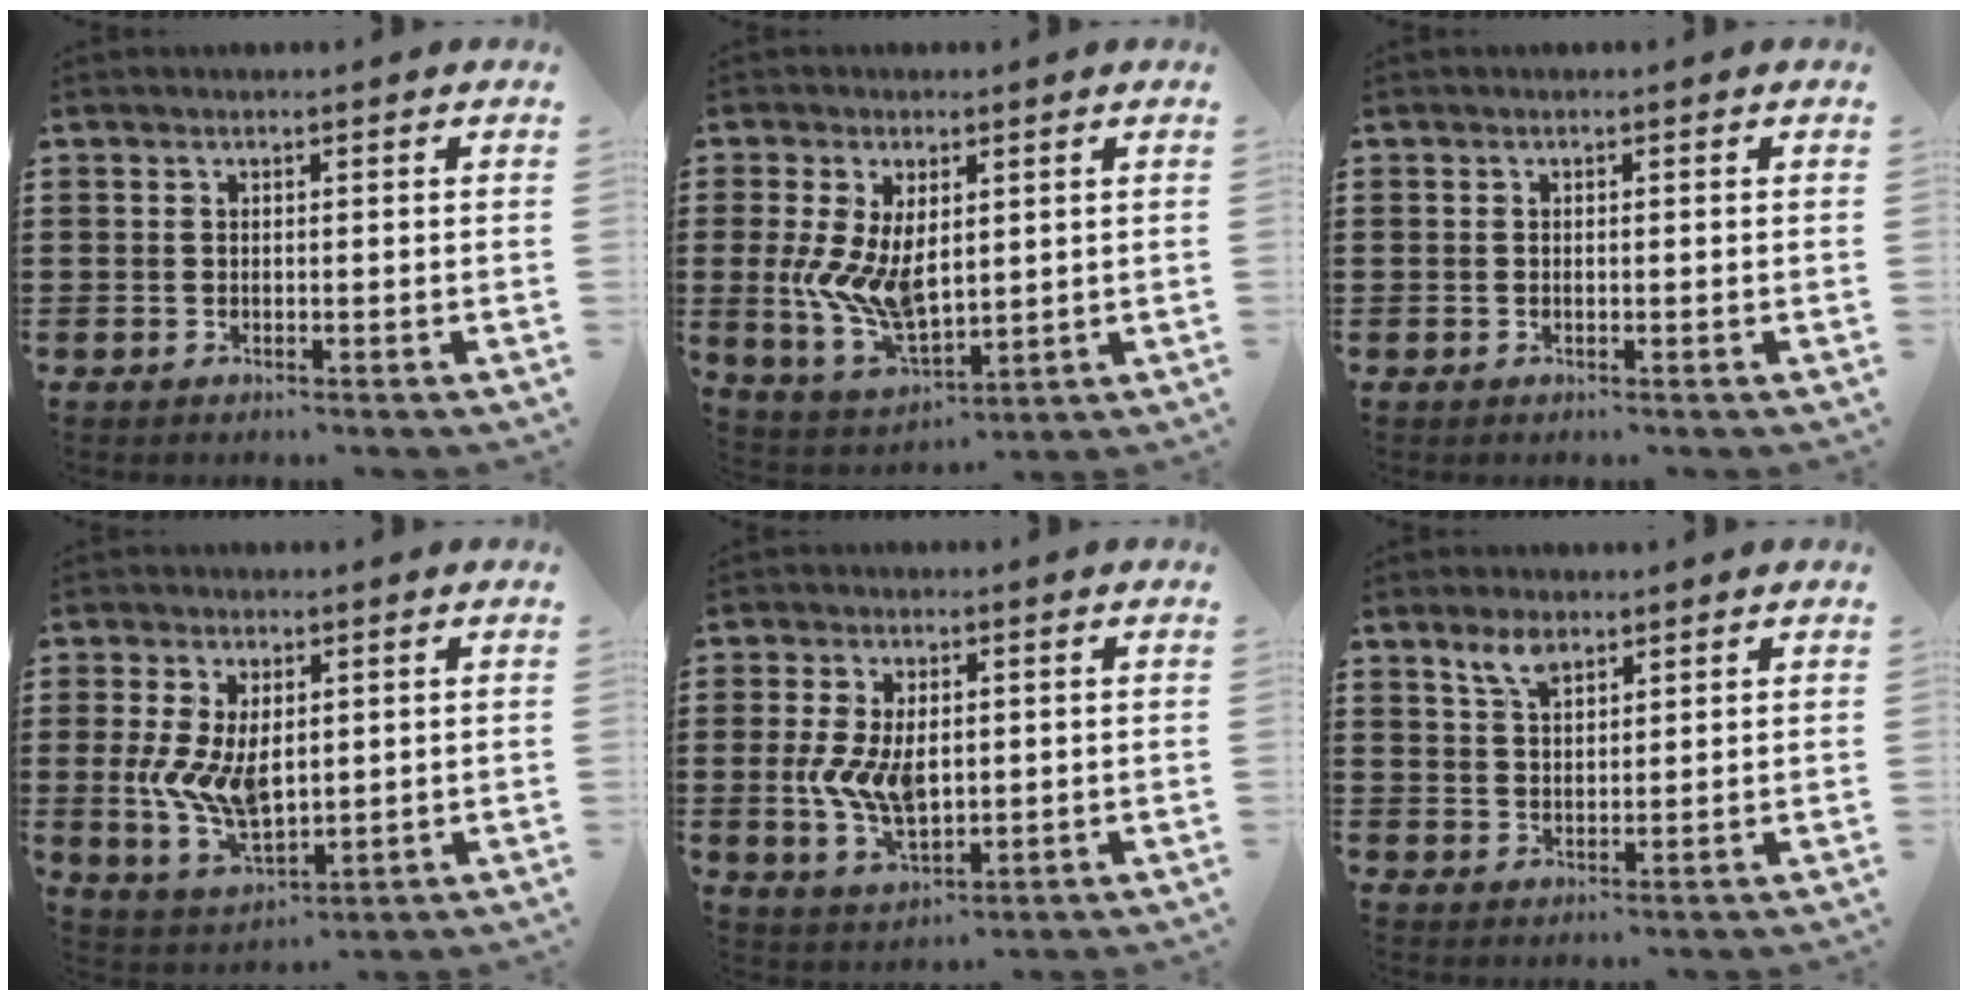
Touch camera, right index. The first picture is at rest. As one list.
[{"total": 9.0, "force": [0.8, 5.1, 7.4], "torque": [-0.174, -0.003, 0.016]}, {"total": 0.0}, {"total": 8.6, "force": [0.5, 5.0, 7.0], "torque": [-0.158, 0.002, 0.011]}, {"total": 8.0, "force": [0.1, 4.5, 6.5], "torque": [-0.150, 0.003, -0.001]}, {"total": 4.1, "force": [2.9, 1.8, 2.3], "torque": [-0.054, 0.005, 0.053]}]